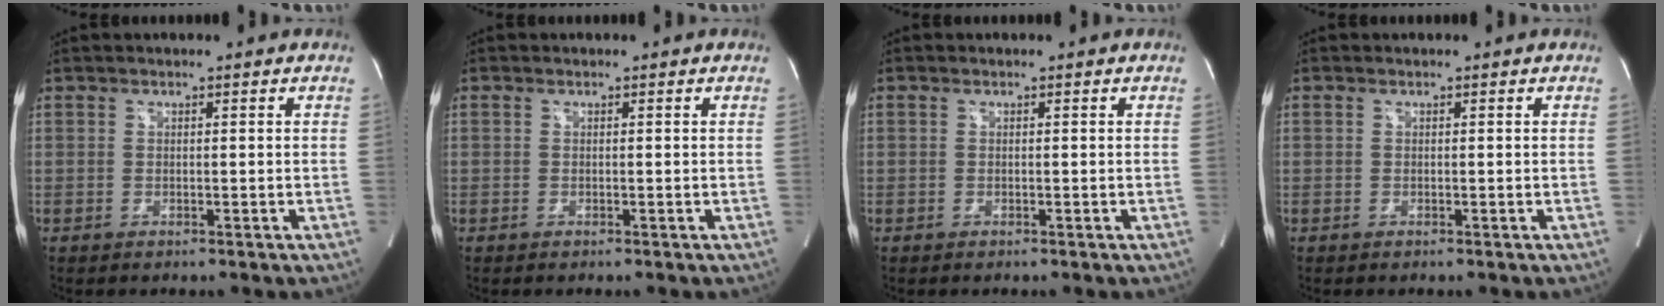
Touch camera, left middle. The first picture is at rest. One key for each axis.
{"total": 0.0}
{"total": 0.0}
{"total": 0.0}